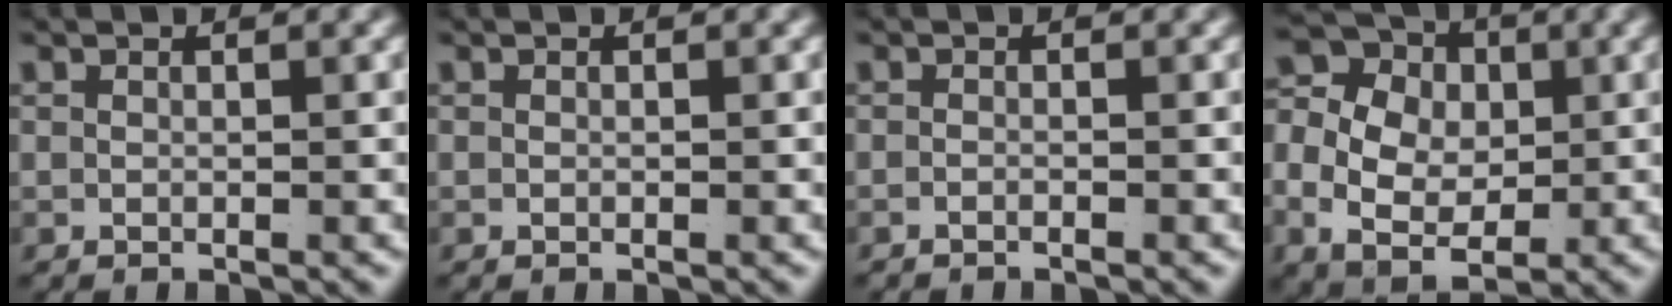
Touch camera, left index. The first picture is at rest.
{"total": 0.0}
{"total": 0.8, "force": [-0.8, -0.2, 0.0], "torque": [-0.005, -0.005, -0.012]}
{"total": 13.3, "force": [0.3, 10.8, 7.7], "torque": [-0.151, -0.030, 0.002]}